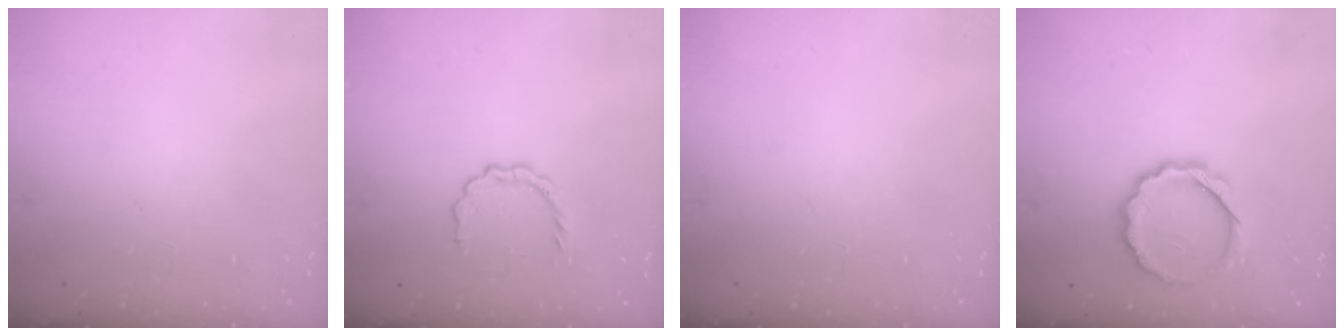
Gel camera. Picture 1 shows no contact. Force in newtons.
{"total": 4.6, "press": 4.6, "slide": 0.5}
{"total": 0.0}
{"total": 9.5, "press": 9.4, "slide": 1.4}